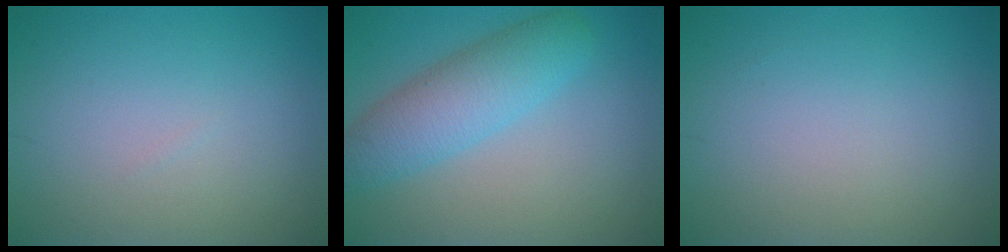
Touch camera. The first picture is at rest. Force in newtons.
{"total": 5.4, "press": 5.4, "slide": 0.2}
{"total": 0.0}